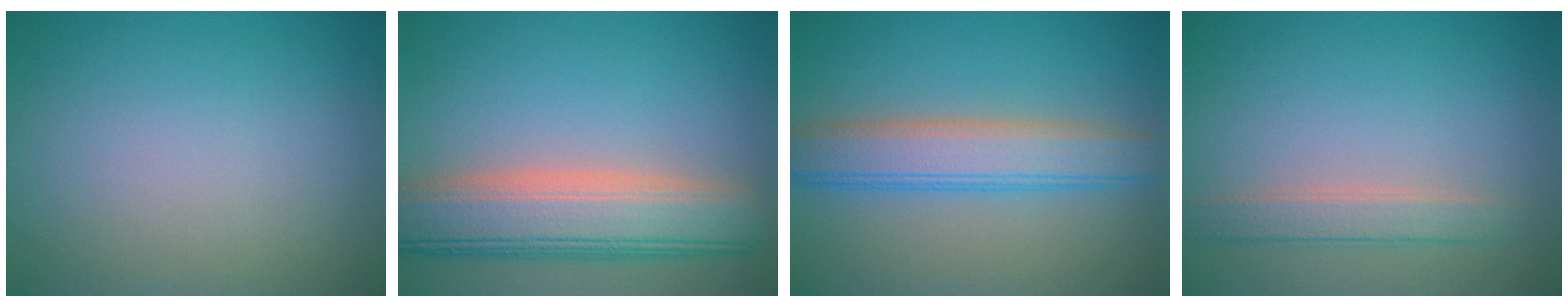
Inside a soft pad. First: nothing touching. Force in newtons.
{"total": 8.4, "press": 8.4, "slide": 0.9}
{"total": 5.4, "press": 5.4, "slide": 0.2}
{"total": 2.3, "press": 2.3, "slide": 0.3}